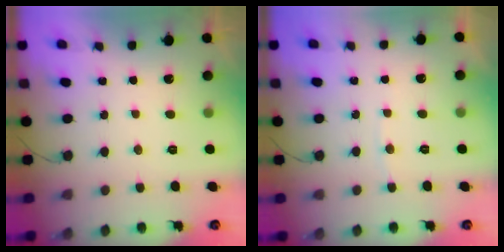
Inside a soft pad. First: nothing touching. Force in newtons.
{"total": 2.8, "press": 2.7, "slide": 0.3}